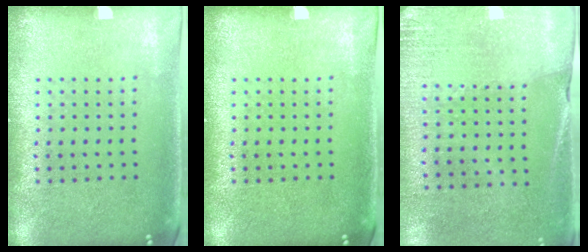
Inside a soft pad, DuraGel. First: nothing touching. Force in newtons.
{"total": 0.0}
{"total": 2.6, "press": 2.5, "slide": 0.8}